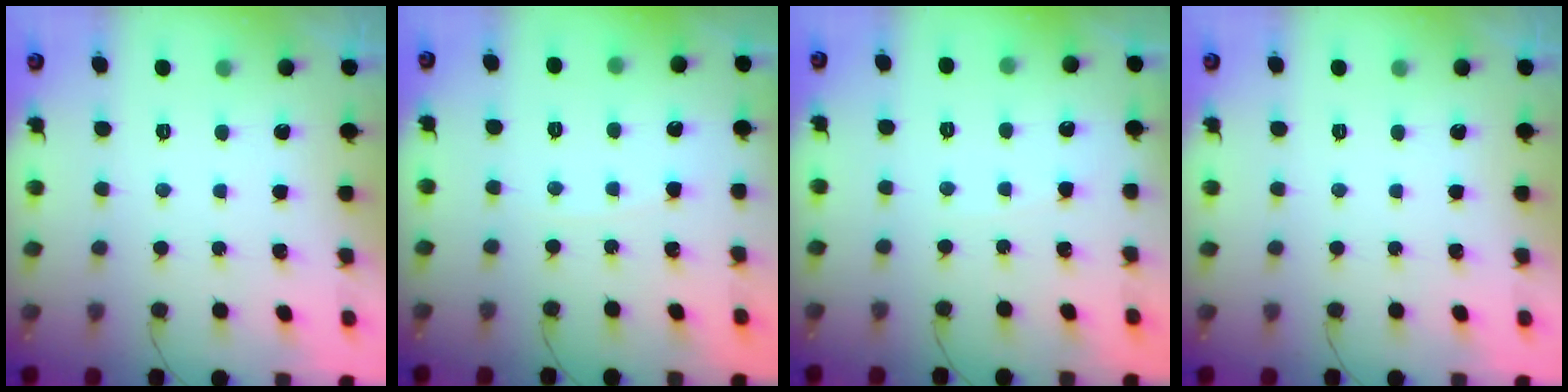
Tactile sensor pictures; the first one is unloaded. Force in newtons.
{"total": 2.3, "press": 2.3, "slide": 0.3}
{"total": 2.5, "press": 2.5, "slide": 0.3}
{"total": 0.0}